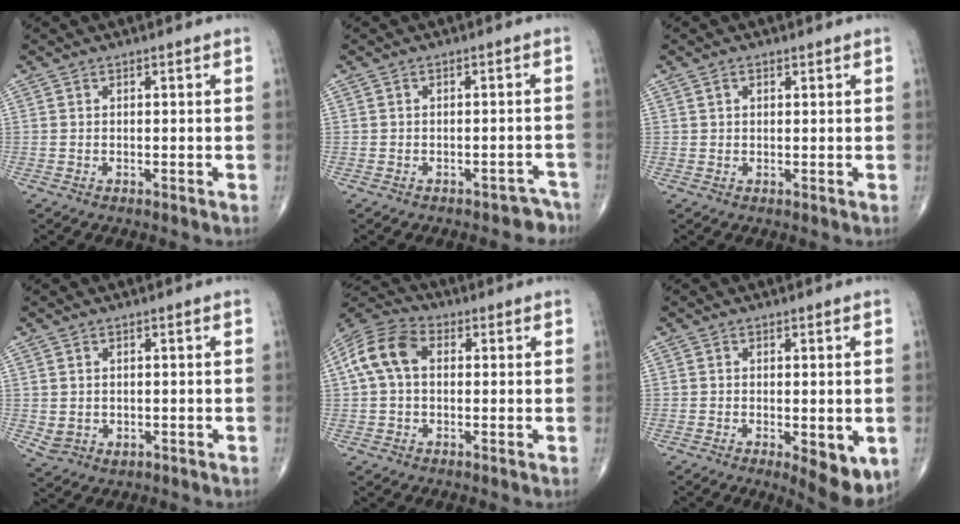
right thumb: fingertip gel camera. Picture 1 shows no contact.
{"total": 3.5, "force": [-2.8, 2.0, 0.2], "torque": [0.015, 0.031, -0.034]}
{"total": 1.3, "force": [0.8, 0.8, 0.6], "torque": [-0.006, 0.000, 0.011]}
{"total": 3.3, "force": [-0.1, 2.8, 1.6], "torque": [-0.028, -0.003, 0.012]}
{"total": 10.0, "force": [1.4, 6.8, 7.2], "torque": [-0.148, 0.033, 0.018]}
{"total": 8.0, "force": [-2.3, 3.1, 7.0], "torque": [-0.088, -0.018, -0.027]}